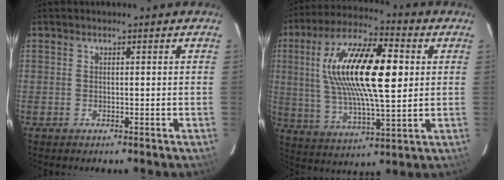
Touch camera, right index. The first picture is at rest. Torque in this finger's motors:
{"motor_torque": [1.04, -0.02, 1.05, 0.21]}